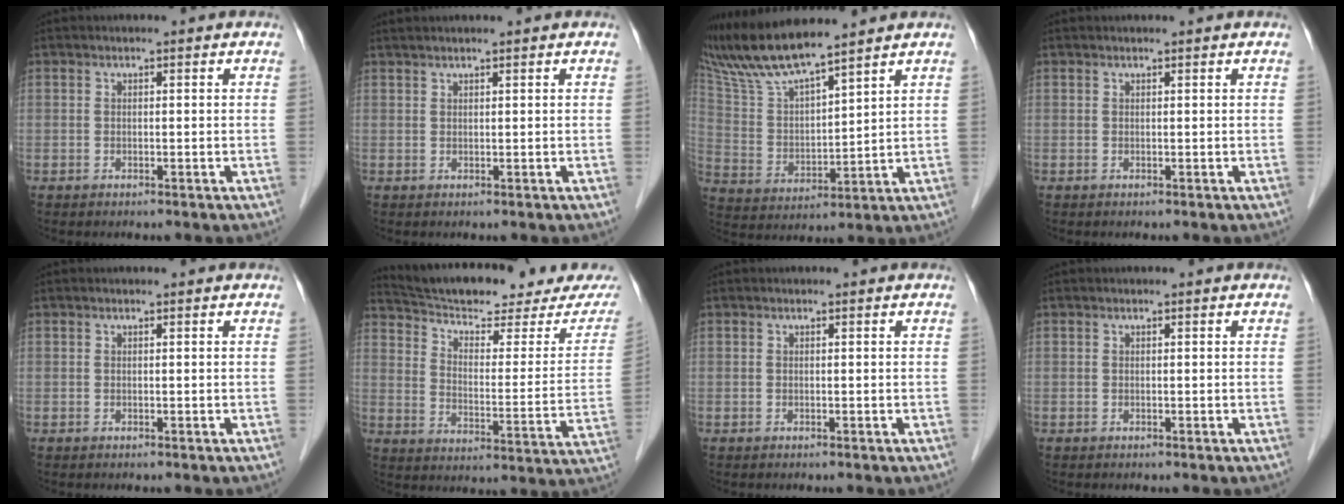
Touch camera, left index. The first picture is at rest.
{"total": 2.4, "force": [2.1, -0.1, 1.2], "torque": [-0.016, 0.024, 0.039]}
{"total": 12.9, "force": [11.6, 0.2, 5.5], "torque": [-0.124, 0.013, 0.236]}
{"total": 1.3, "force": [1.2, 0.0, 0.4], "torque": [-0.009, 0.015, 0.018]}
{"total": 0.0}
{"total": 21.6, "force": [19.9, 2.5, 8.2], "torque": [-0.120, -0.042, 0.269]}
{"total": 0.0}
{"total": 0.0}